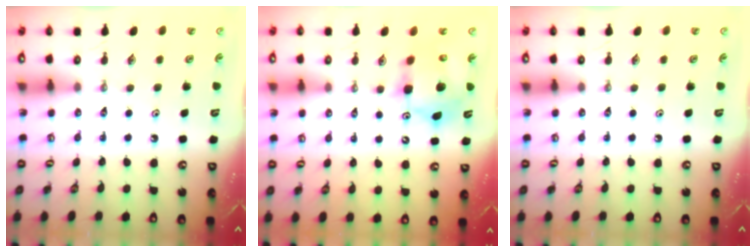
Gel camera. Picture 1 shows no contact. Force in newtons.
{"total": 11.1, "press": 11.0, "slide": 1.6}
{"total": 0.0}